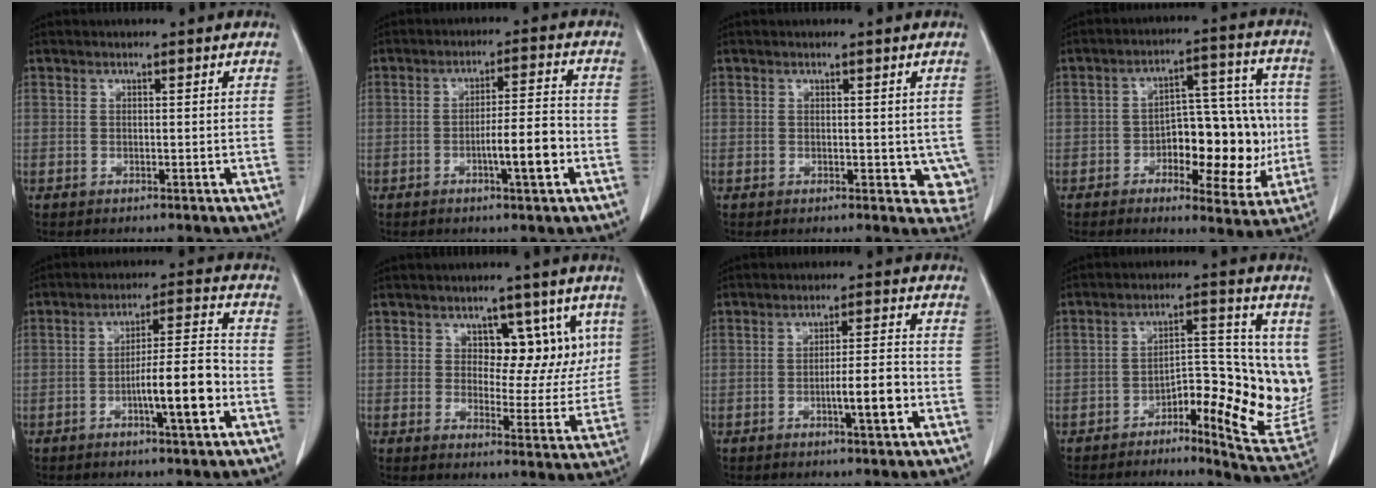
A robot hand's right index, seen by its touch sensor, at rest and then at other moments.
{"total": 6.9, "force": [-2.5, 0.4, 6.5], "torque": [-0.105, 0.003, -0.039]}
{"total": 3.8, "force": [0.2, 2.6, 2.8], "torque": [-0.012, -0.005, 0.003]}
{"total": 14.0, "force": [-2.9, 6.1, 12.2], "torque": [-0.161, 0.030, -0.033]}
{"total": 9.6, "force": [-3.4, 0.7, 8.9], "torque": [-0.144, 0.007, -0.054]}
{"total": 8.7, "force": [3.5, 5.1, 6.1], "torque": [-0.059, 0.011, 0.053]}
{"total": 6.0, "force": [-2.2, 0.4, 5.6], "torque": [-0.089, -0.001, -0.034]}
{"total": 12.9, "force": [-1.4, 4.4, 12.0], "torque": [-0.152, 0.014, -0.018]}